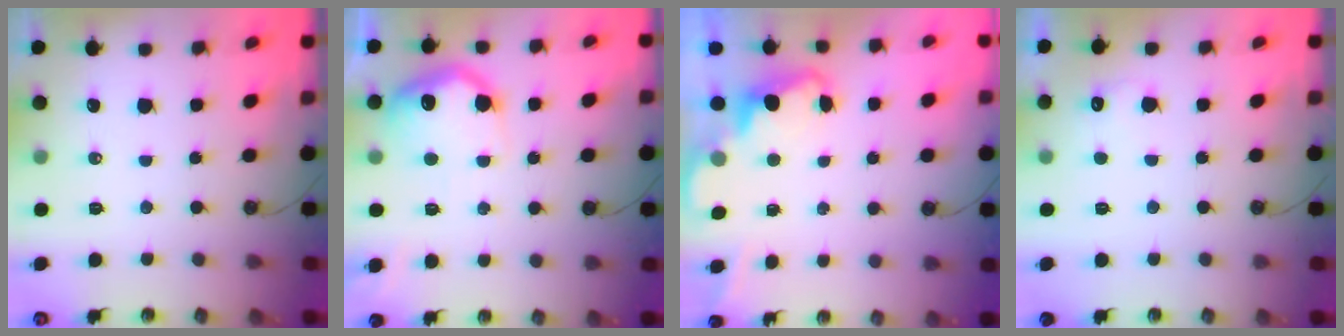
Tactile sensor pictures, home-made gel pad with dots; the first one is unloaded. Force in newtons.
{"total": 15.9, "press": 15.9, "slide": 1.1}
{"total": 2.4, "press": 2.3, "slide": 0.6}
{"total": 4.1, "press": 3.9, "slide": 1.1}